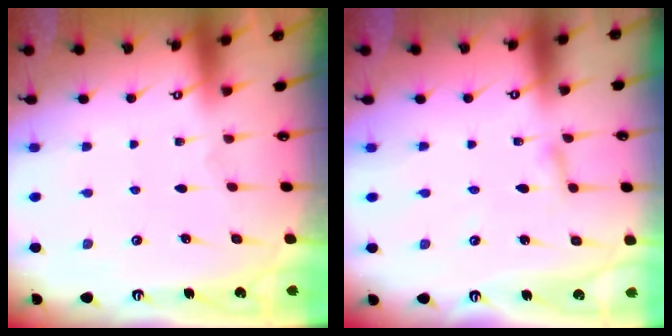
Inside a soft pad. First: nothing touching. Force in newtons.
{"total": 2.0, "press": 2.0, "slide": 0.2}